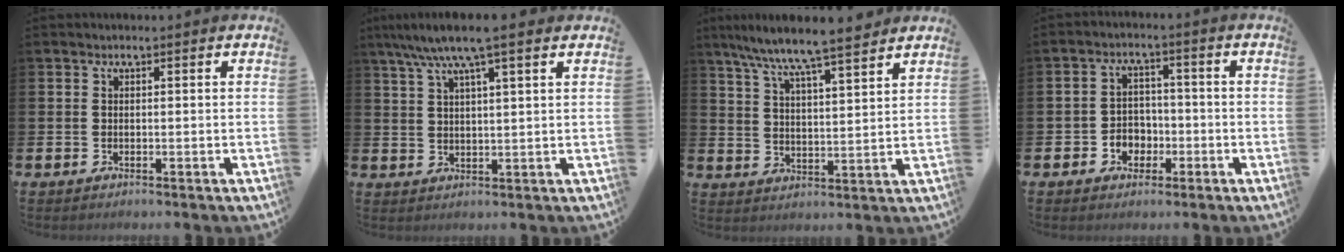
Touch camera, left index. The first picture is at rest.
{"total": 6.8, "force": [5.3, 0.7, 4.2], "torque": [-0.093, -0.011, 0.093]}
{"total": 8.0, "force": [7.5, 0.1, 2.7], "torque": [-0.084, -0.046, 0.133]}
{"total": 3.5, "force": [-1.4, 3.1, 0.9], "torque": [-0.019, -0.003, -0.035]}